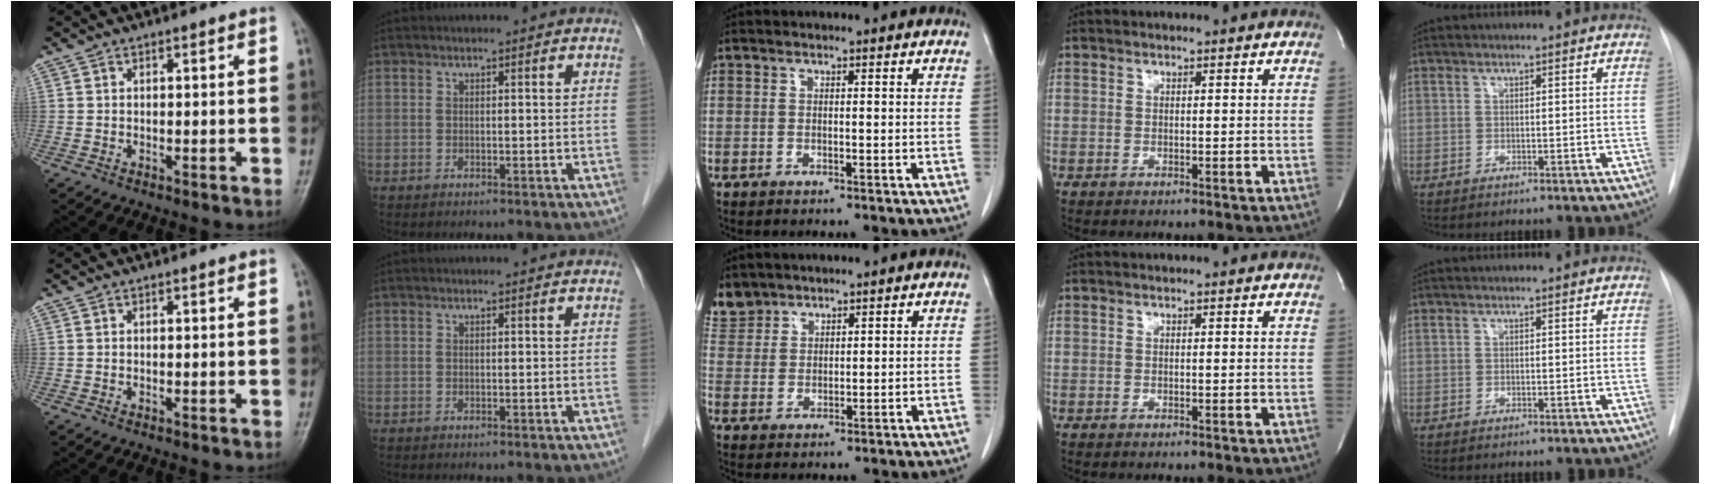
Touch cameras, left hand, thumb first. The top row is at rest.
{"middle": {"total": 4.4, "force": [4.0, 2.0, -0.1], "torque": [0.006, 0.005, 0.086]}}